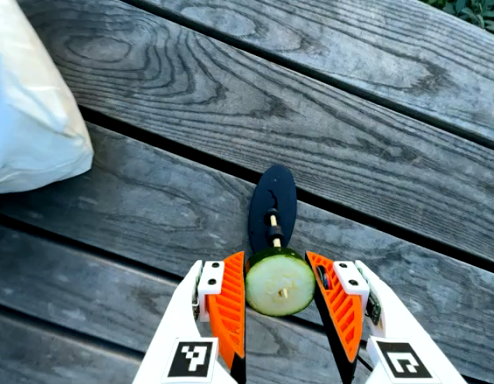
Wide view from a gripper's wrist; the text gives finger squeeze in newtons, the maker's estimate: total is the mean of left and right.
{"total": 9.5, "left": 9.1, "right": 9.9}